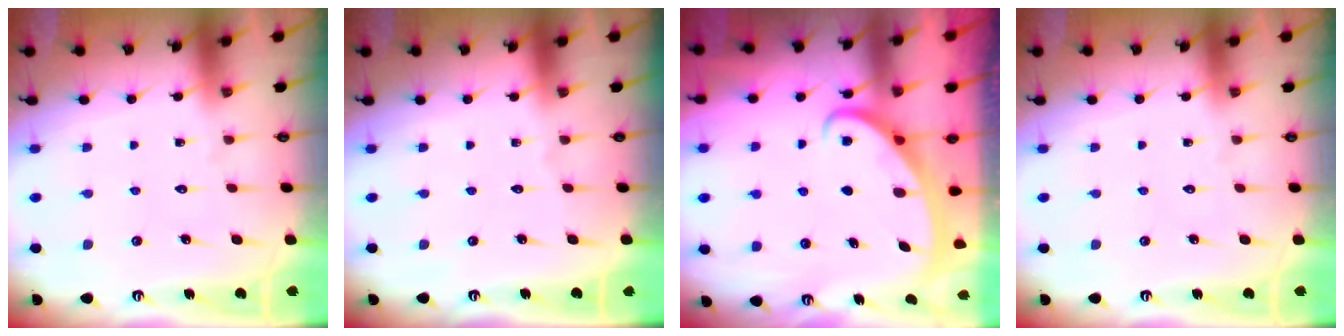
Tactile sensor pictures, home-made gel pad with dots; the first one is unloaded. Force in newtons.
{"total": 0.0}
{"total": 2.5, "press": 2.5, "slide": 0.4}
{"total": 0.0}